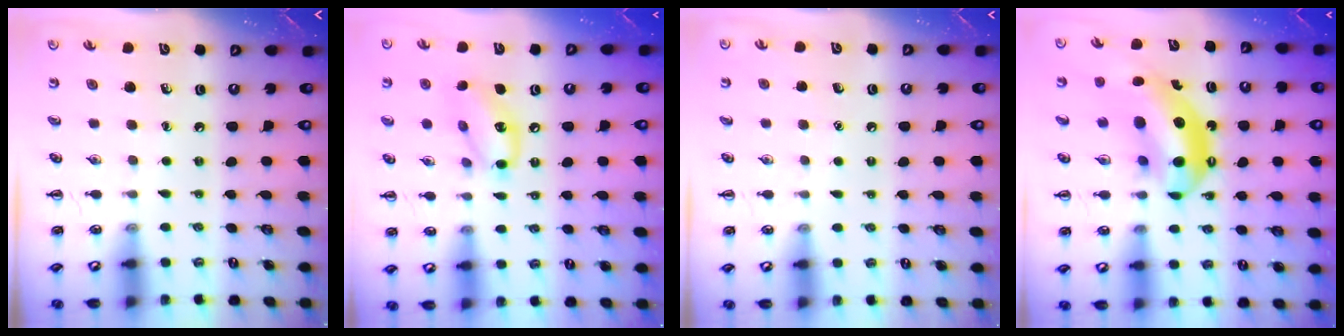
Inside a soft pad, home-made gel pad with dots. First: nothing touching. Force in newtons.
{"total": 12.7, "press": 12.6, "slide": 1.8}
{"total": 1.4, "press": 1.4, "slide": 0.1}
{"total": 13.3, "press": 12.7, "slide": 3.7}